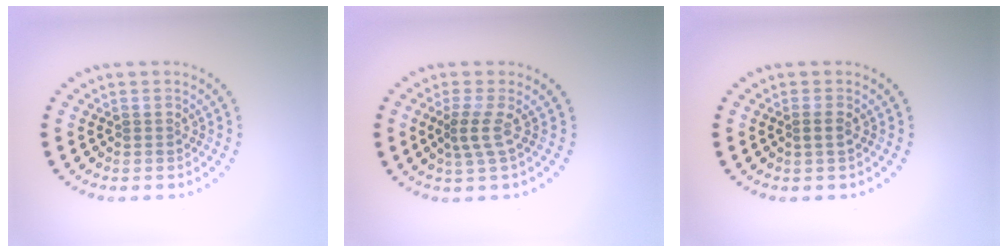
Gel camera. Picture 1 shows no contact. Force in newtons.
{"total": 2.1, "press": 1.5, "slide": 1.4}
{"total": 1.0, "press": 0.9, "slide": 0.4}